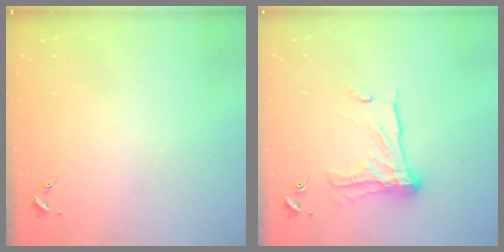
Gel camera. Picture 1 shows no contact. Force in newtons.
{"total": 15.9, "press": 15.9, "slide": 1.2}